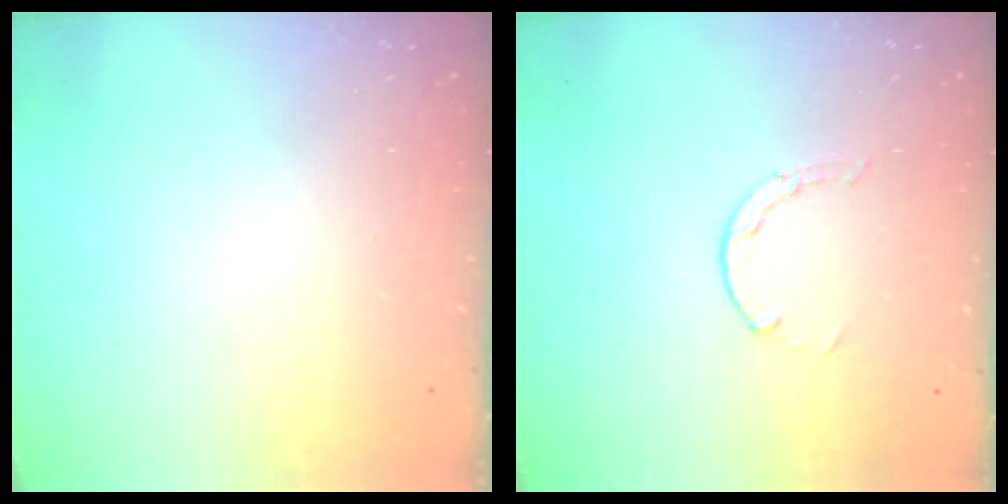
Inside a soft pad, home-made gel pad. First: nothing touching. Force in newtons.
{"total": 0.6, "press": 0.6, "slide": 0.2}